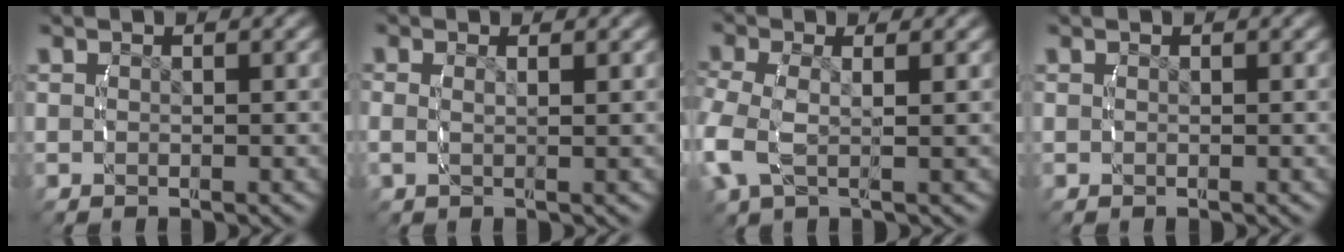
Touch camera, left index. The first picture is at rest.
{"total": 1.7, "force": [0.2, 0.8, 1.5], "torque": [-0.034, -0.008, 0.002]}
{"total": 3.8, "force": [-0.2, 2.5, 2.9], "torque": [-0.092, -0.018, 0.000]}
{"total": 0.0}